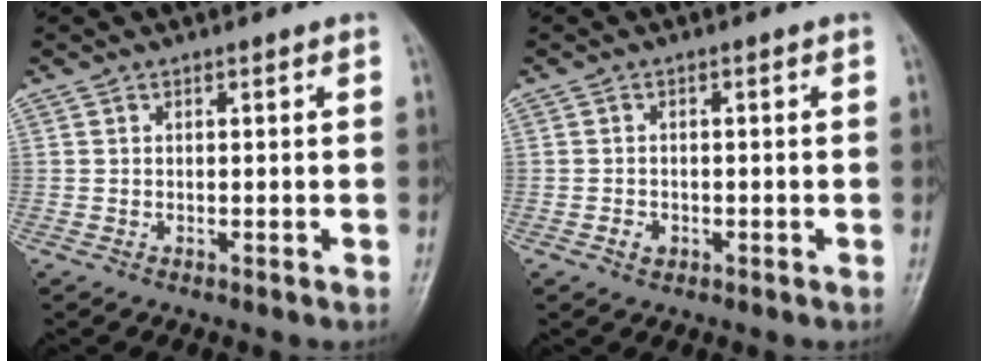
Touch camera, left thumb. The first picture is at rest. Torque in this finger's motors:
{"motor_torque": [-0.04, 0.01, -0.22, -0.23, 0.00]}